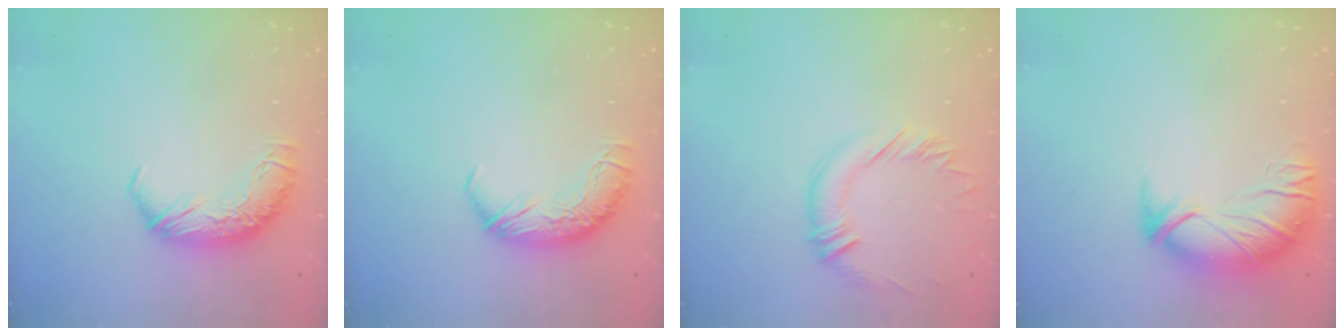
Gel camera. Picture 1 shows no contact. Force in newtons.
{"total": 0.0}
{"total": 0.9, "press": 0.8, "slide": 0.4}
{"total": 2.9, "press": 1.4, "slide": 2.5}